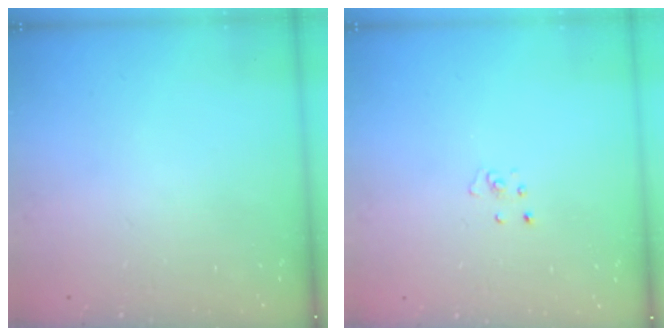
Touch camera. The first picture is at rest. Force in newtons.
{"total": 2.3, "press": 2.3, "slide": 0.2}